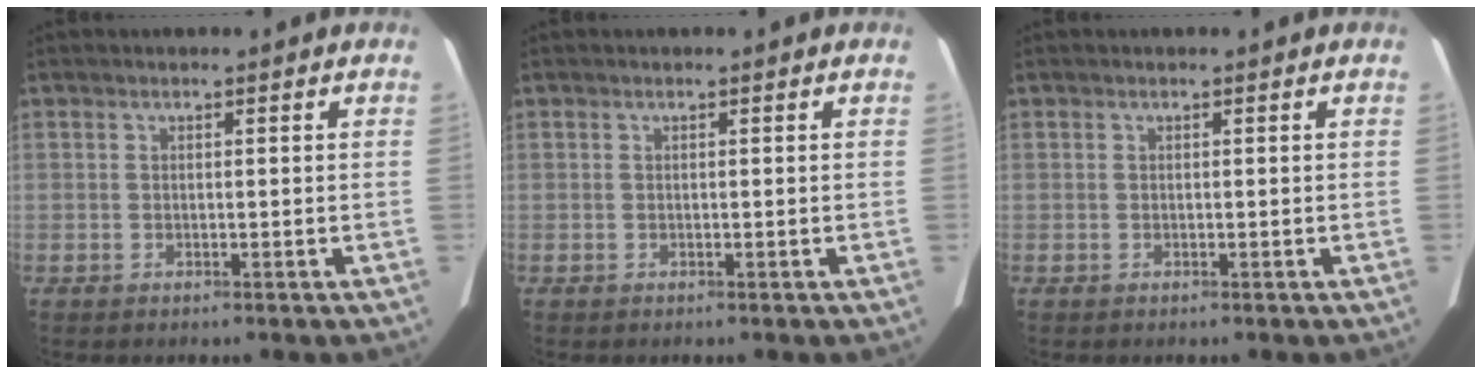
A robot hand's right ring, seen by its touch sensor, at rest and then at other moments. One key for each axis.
{"total": 0.0}
{"total": 0.0}